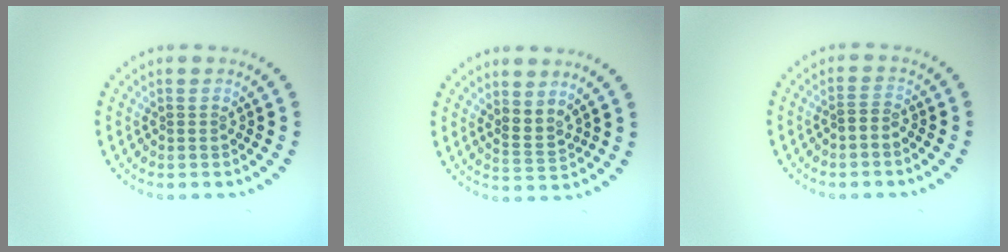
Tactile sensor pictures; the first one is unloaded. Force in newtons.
{"total": 1.8, "press": 1.4, "slide": 1.2}
{"total": 1.0, "press": 0.8, "slide": 0.6}